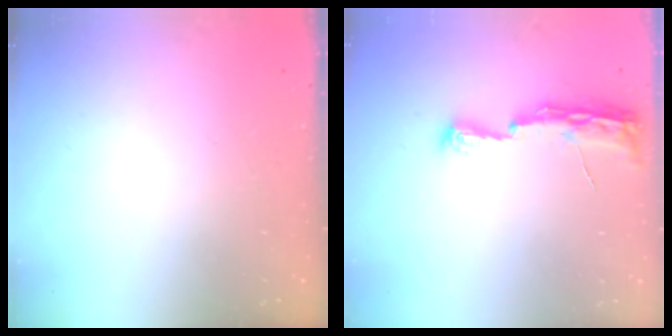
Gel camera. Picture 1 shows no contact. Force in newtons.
{"total": 8.2, "press": 8.2, "slide": 1.0}